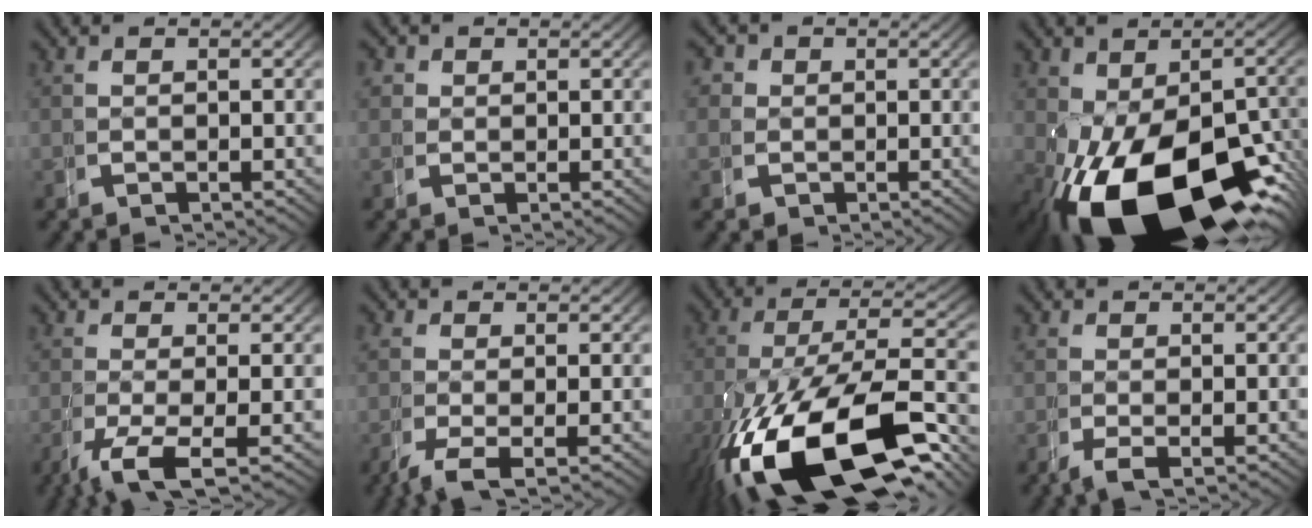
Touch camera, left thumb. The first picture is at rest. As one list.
[{"total": 1.9, "force": [0.7, 1.7, 0.4], "torque": [-0.007, -0.007, 0.011]}, {"total": 3.3, "force": [0.2, 3.2, 0.9], "torque": [-0.007, -0.002, -0.004]}, {"total": 16.6, "force": [-5.7, 8.3, 13.1], "torque": [-0.238, -0.051, -0.055]}, {"total": 5.5, "force": [-2.6, 2.3, 4.3], "torque": [-0.093, -0.030, -0.030]}, {"total": 3.5, "force": [-1.5, 1.8, 2.5], "torque": [-0.065, -0.028, -0.014]}, {"total": 15.4, "force": [-5.3, 7.3, 12.5], "torque": [-0.253, -0.049, -0.055]}, {"total": 1.5, "force": [-0.6, 0.7, 1.2], "torque": [-0.029, -0.012, -0.006]}]